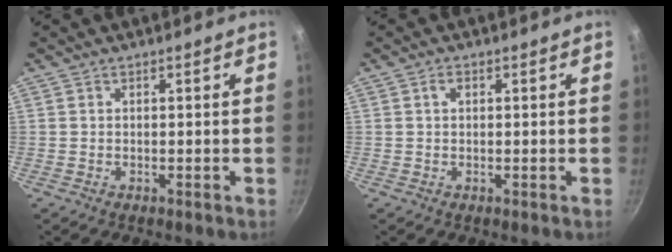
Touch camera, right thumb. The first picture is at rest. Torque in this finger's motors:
{"motor_torque": [0.38, 0.73, 0.06, 0.43, -0.01]}